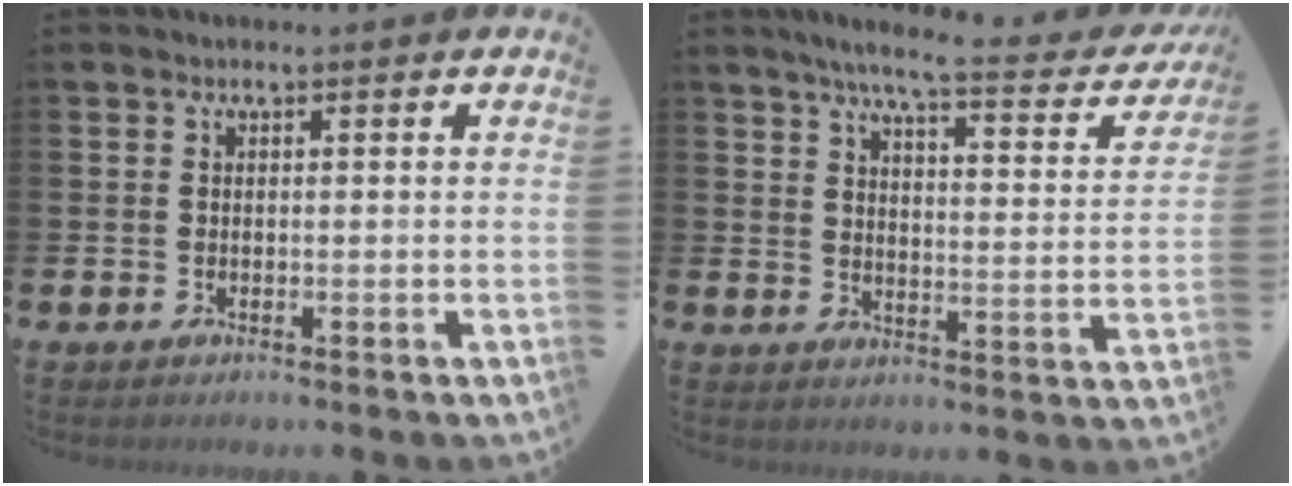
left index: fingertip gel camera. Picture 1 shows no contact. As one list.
[{"total": 6.4, "force": [5.3, 0.5, 3.5], "torque": [-0.078, -0.039, 0.081]}]